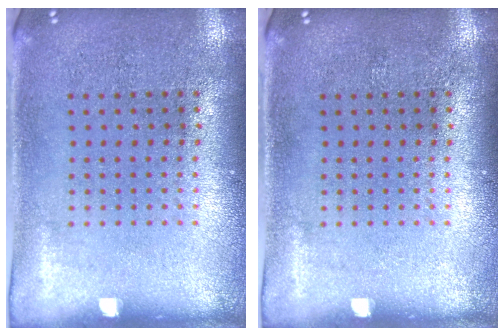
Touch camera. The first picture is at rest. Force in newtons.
{"total": 0.0}